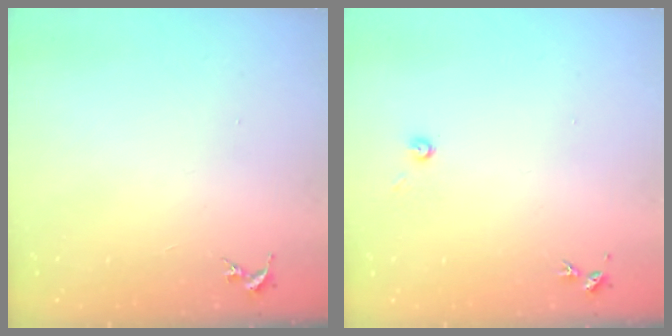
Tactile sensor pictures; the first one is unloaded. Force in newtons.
{"total": 3.9, "press": 3.9, "slide": 0.5}